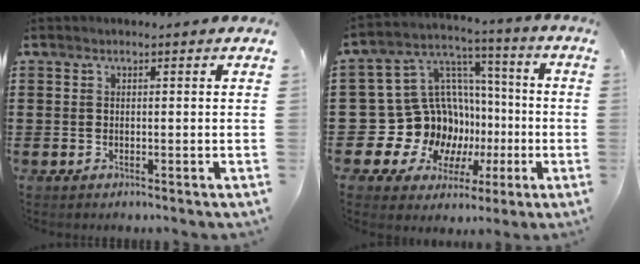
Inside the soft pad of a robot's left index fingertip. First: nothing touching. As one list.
[{"total": 16.5, "force": [-3.0, 15.1, 6.0], "torque": [-0.171, -0.025, -0.015]}]